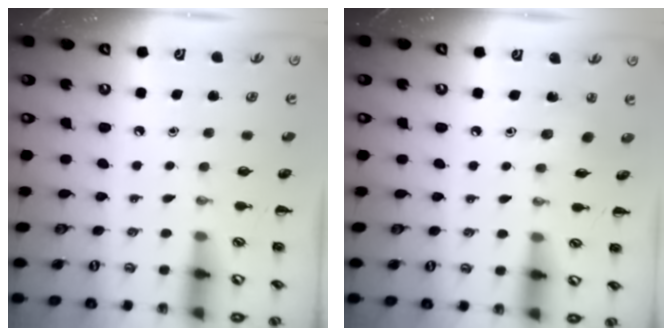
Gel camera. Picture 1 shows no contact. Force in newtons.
{"total": 3.3, "press": 3.2, "slide": 1.1}